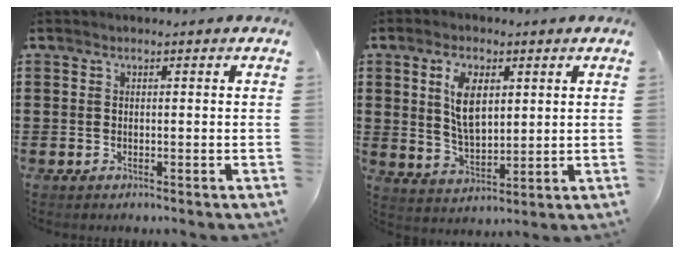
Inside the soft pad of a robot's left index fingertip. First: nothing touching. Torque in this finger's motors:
{"motor_torque": [1.35, 0.35, 0.75, 0.18]}